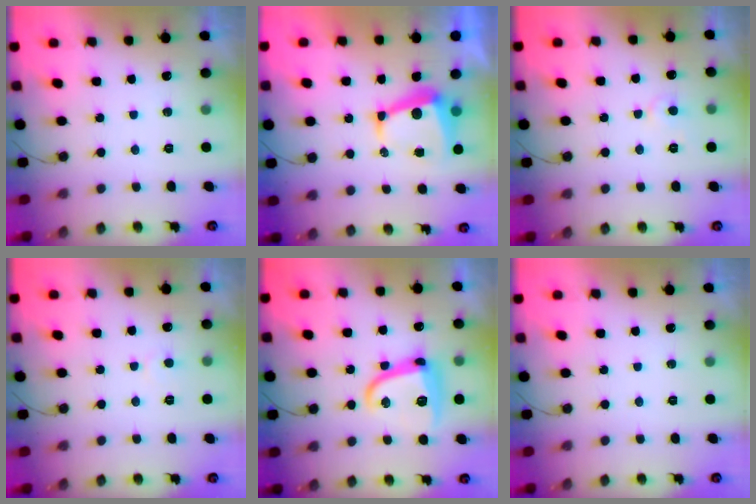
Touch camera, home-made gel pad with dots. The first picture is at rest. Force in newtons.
{"total": 7.1, "press": 7.1, "slide": 1.0}
{"total": 4.3, "press": 4.3, "slide": 0.5}
{"total": 3.7, "press": 3.7, "slide": 0.3}
{"total": 13.7, "press": 13.7, "slide": 0.8}
{"total": 0.0}